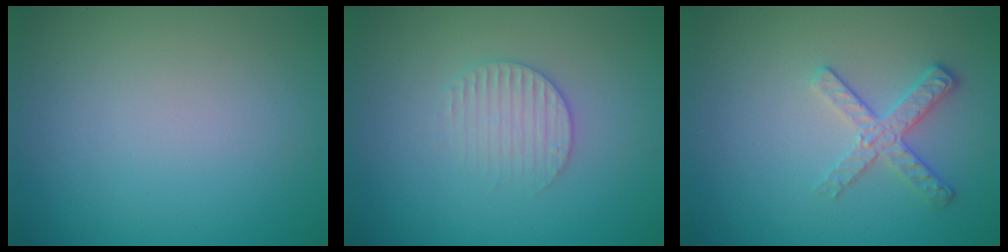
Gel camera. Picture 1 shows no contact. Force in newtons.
{"total": 2.2, "press": 2.1, "slide": 0.5}
{"total": 2.6, "press": 2.4, "slide": 1.2}